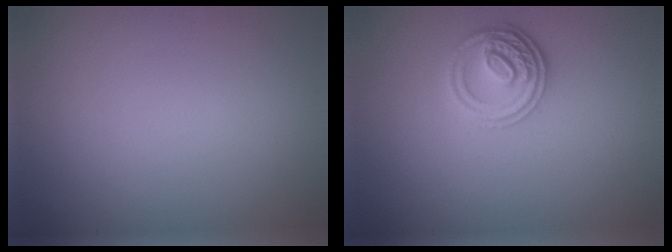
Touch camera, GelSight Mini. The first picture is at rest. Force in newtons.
{"total": 3.2, "press": 3.0, "slide": 1.3}